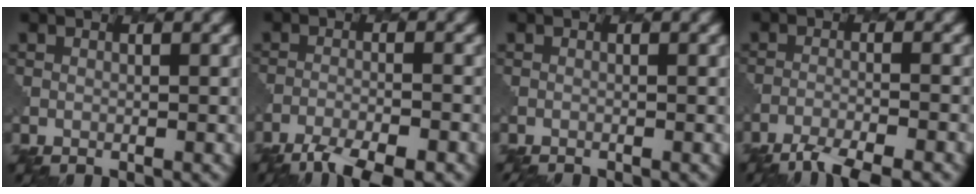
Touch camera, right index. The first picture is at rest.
{"total": 5.5, "force": [-4.3, 1.1, 3.2], "torque": [-0.057, -0.012, -0.076]}
{"total": 0.8, "force": [-0.8, 0.1, 0.1], "torque": [0.004, -0.004, -0.012]}
{"total": 4.5, "force": [-3.7, 0.8, 2.4], "torque": [-0.045, -0.009, -0.072]}